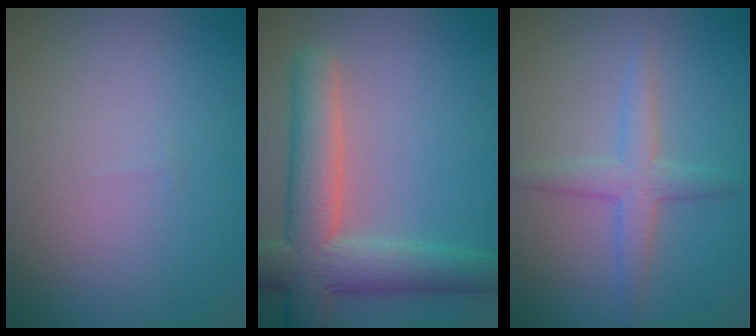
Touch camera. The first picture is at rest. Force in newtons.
{"total": 8.0, "press": 7.9, "slide": 0.8}
{"total": 2.9, "press": 2.9, "slide": 0.1}